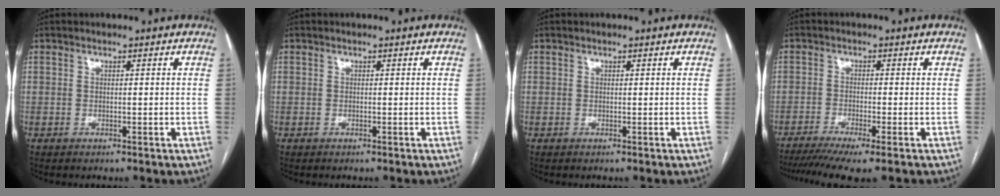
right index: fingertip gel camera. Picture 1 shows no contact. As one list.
[{"total": 0.0}, {"total": 0.0}, {"total": 8.9, "force": [-6.6, 0.2, 5.8], "torque": [-0.088, -0.014, -0.105]}]